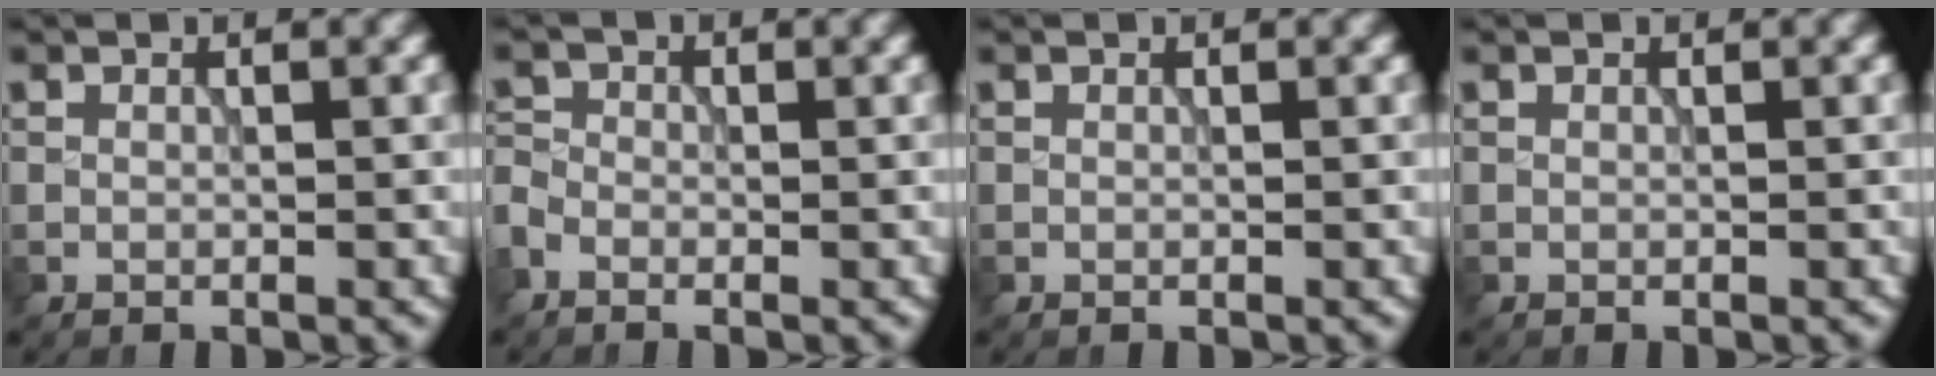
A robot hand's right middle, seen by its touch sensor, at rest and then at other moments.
{"total": 2.0, "force": [-1.2, 1.3, 0.9], "torque": [-0.026, -0.002, -0.030]}
{"total": 0.0}
{"total": 0.0}